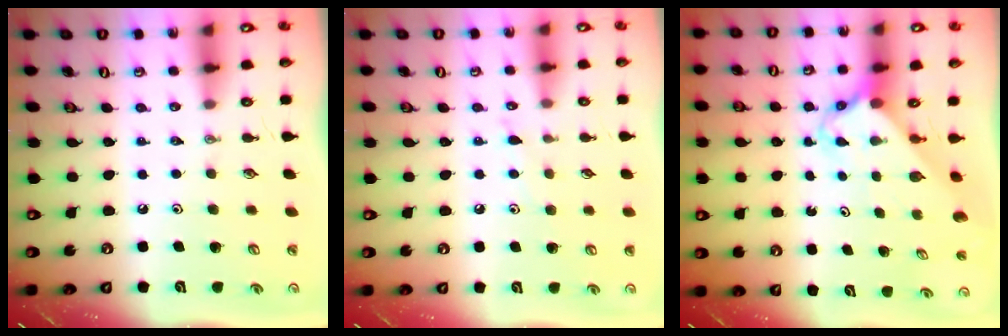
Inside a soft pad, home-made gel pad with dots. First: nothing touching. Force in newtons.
{"total": 6.1, "press": 6.0, "slide": 0.7}
{"total": 2.5, "press": 2.5, "slide": 0.2}